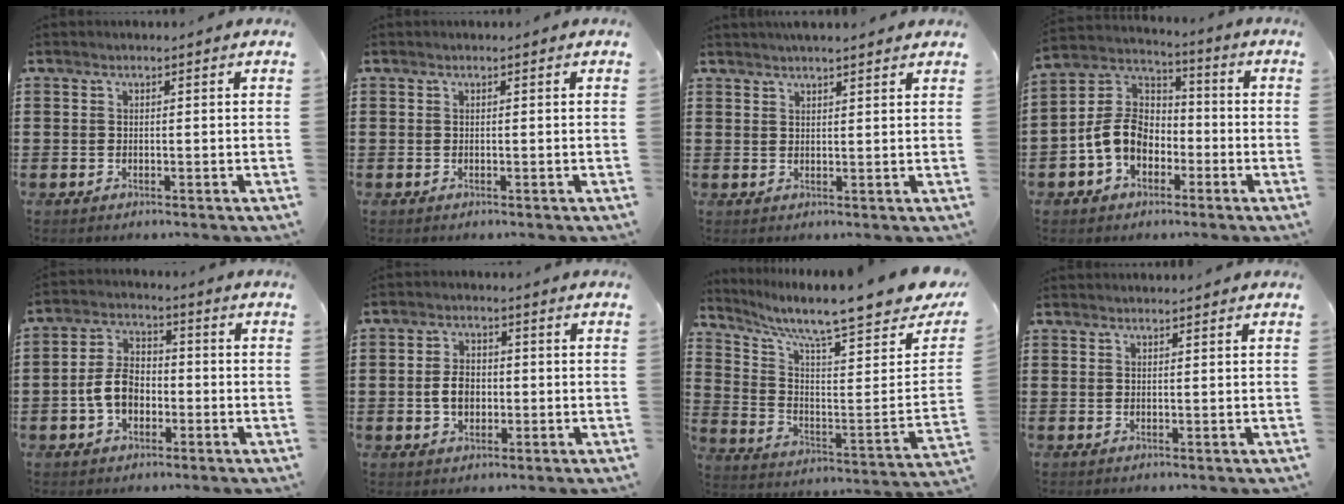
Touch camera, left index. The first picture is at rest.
{"total": 0.0}
{"total": 2.2, "force": [2.1, -0.1, 0.5], "torque": [-0.015, -0.001, 0.041]}
{"total": 8.7, "force": [-2.8, 6.6, 4.9], "torque": [-0.146, 0.002, -0.065]}
{"total": 6.5, "force": [-1.7, 4.3, 4.6], "torque": [-0.111, 0.005, -0.039]}
{"total": 4.2, "force": [-0.5, 2.8, 3.1], "torque": [-0.067, 0.004, -0.012]}
{"total": 9.5, "force": [8.0, 0.7, 5.1], "torque": [-0.110, -0.073, 0.126]}
{"total": 0.8, "force": [0.8, -0.1, 0.1], "torque": [-0.004, -0.001, 0.016]}